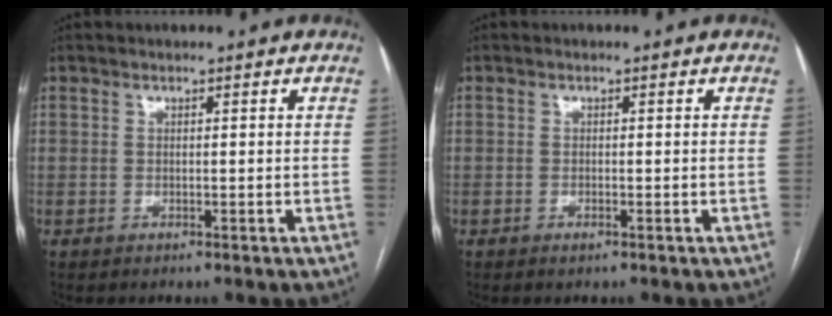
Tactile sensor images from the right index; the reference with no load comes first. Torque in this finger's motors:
{"motor_torque": [0.32, -0.03, 0.07, 0.01]}